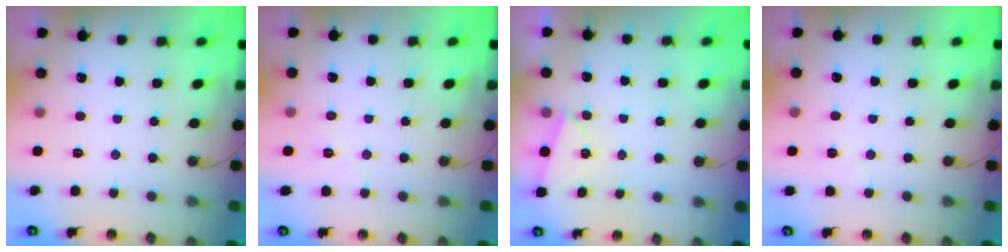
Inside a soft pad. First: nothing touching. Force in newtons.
{"total": 6.5, "press": 6.0, "slide": 2.4}
{"total": 2.4, "press": 1.8, "slide": 1.7}
{"total": 3.7, "press": 3.3, "slide": 1.5}